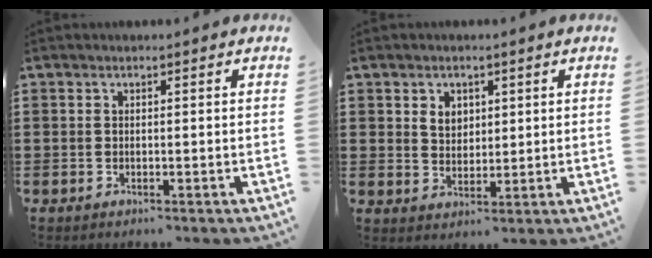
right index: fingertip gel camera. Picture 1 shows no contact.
{"total": 3.2, "force": [1.5, 2.5, 1.4], "torque": [-0.035, 0.011, 0.026]}